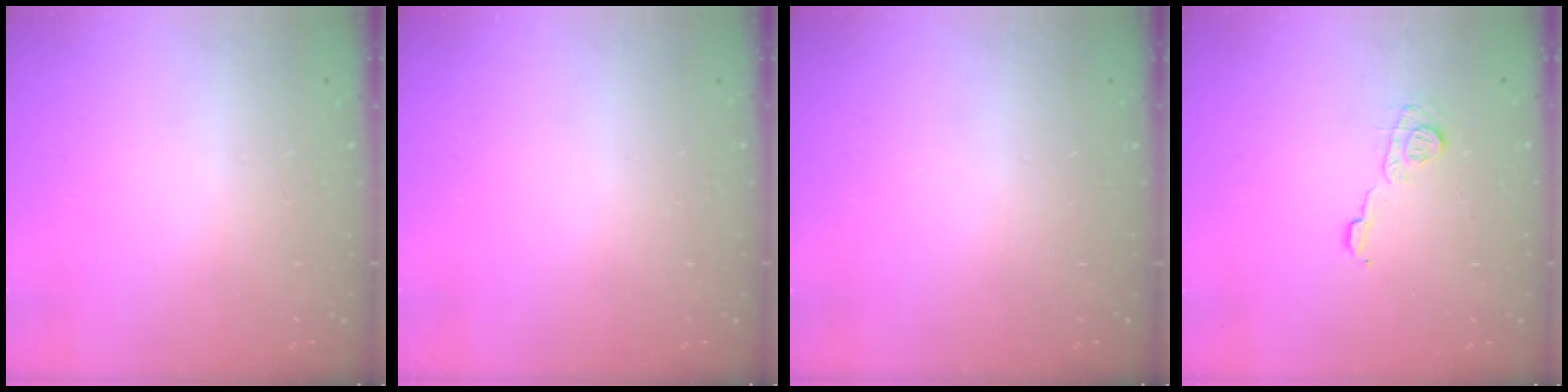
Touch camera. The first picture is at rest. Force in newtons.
{"total": 0.0}
{"total": 0.0}
{"total": 7.8, "press": 7.8, "slide": 0.6}